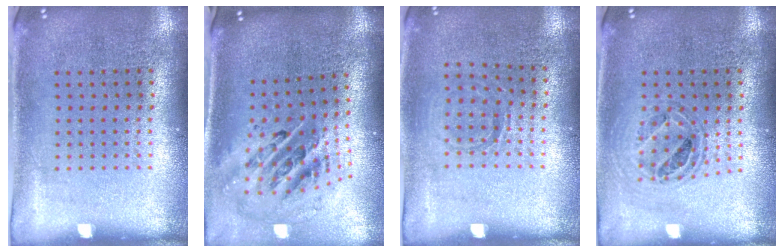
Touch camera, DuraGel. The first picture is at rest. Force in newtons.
{"total": 2.1, "press": 1.6, "slide": 1.4}
{"total": 0.9, "press": 0.9, "slide": 0.1}
{"total": 0.8, "press": 0.8, "slide": 0.1}